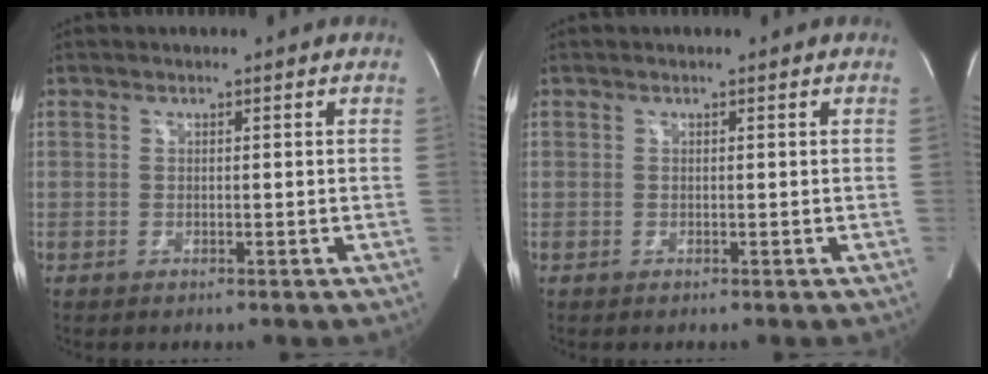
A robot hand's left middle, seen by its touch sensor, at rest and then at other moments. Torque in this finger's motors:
{"motor_torque": [0.00, 0.00, 0.00, 0.00]}